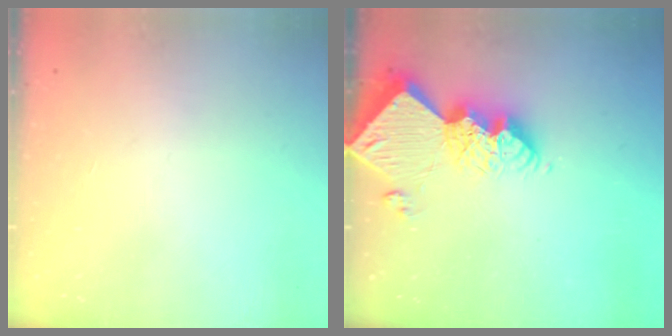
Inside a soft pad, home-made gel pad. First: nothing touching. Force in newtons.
{"total": 16.7, "press": 16.6, "slide": 1.4}